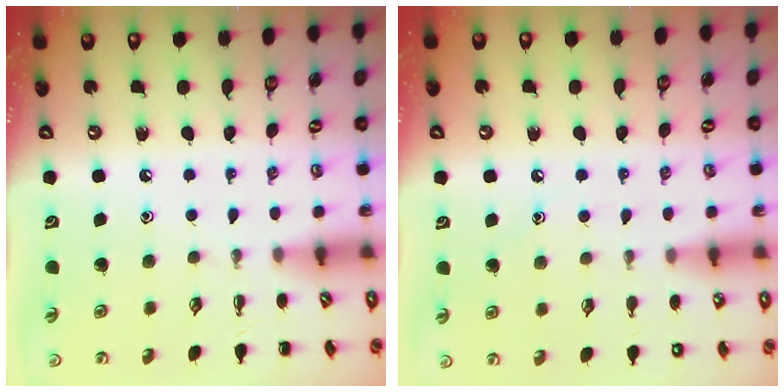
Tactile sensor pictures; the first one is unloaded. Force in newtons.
{"total": 6.1, "press": 5.9, "slide": 1.6}